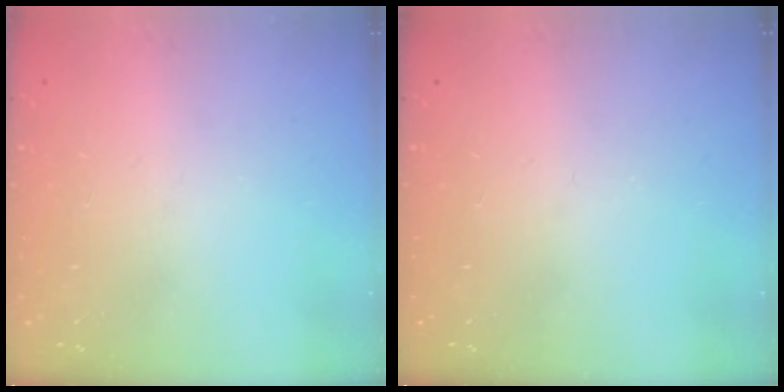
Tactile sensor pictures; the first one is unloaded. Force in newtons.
{"total": 0.0}